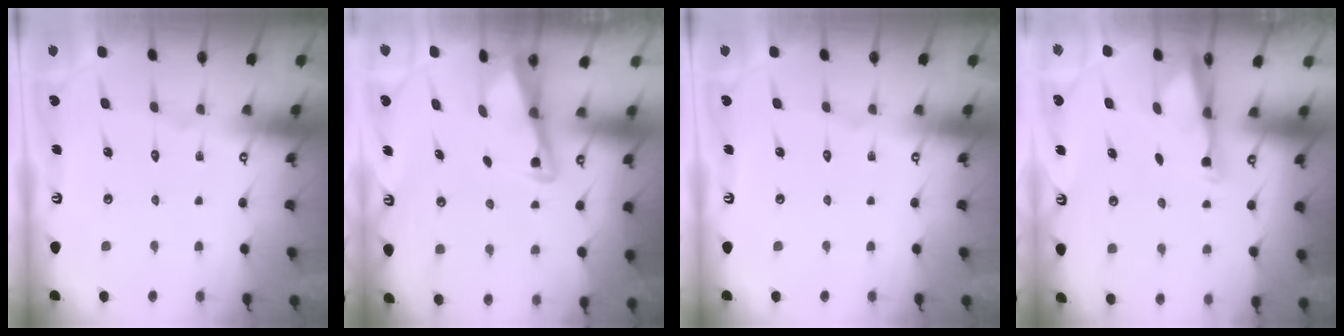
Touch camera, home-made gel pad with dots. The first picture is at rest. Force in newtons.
{"total": 2.9, "press": 2.8, "slide": 0.4}
{"total": 0.0}
{"total": 2.8, "press": 2.8, "slide": 0.6}